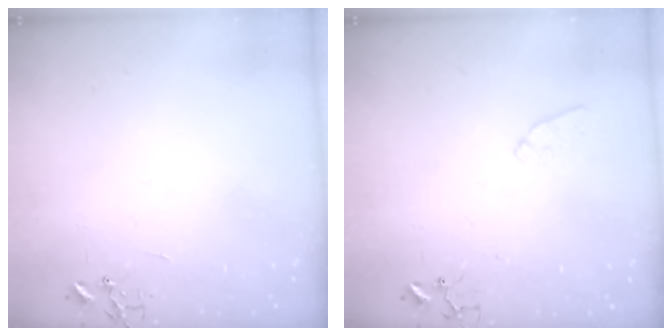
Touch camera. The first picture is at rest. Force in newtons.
{"total": 7.6, "press": 7.6, "slide": 0.6}